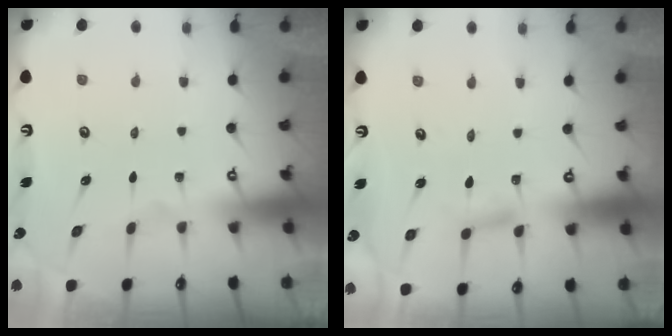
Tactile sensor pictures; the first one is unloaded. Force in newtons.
{"total": 2.8, "press": 2.7, "slide": 0.3}